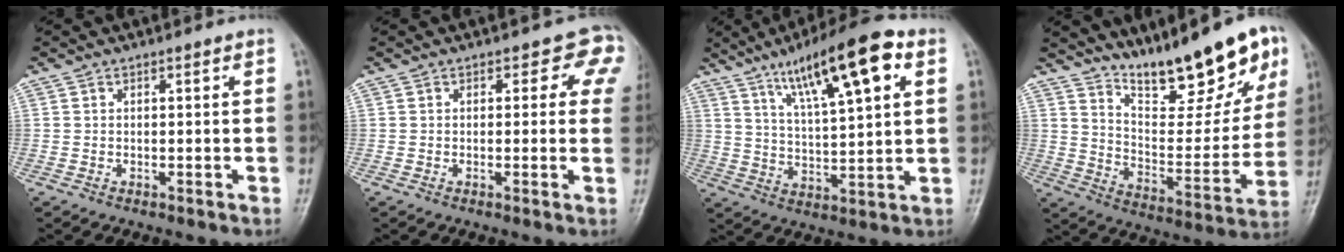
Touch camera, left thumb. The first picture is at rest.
{"total": 5.2, "force": [2.3, 3.5, 3.1], "torque": [0.012, -0.003, 0.007]}
{"total": 17.0, "force": [8.1, 4.2, 14.3], "torque": [-0.218, -0.012, 0.136]}
{"total": 19.7, "force": [14.0, 5.2, 12.8], "torque": [-0.143, -0.081, 0.229]}